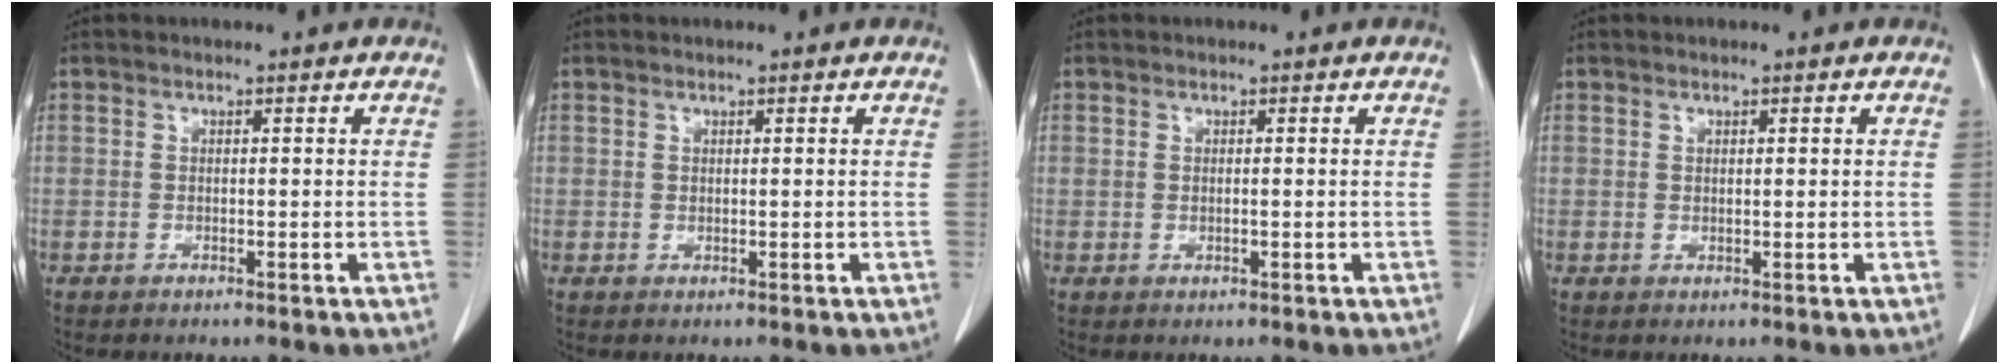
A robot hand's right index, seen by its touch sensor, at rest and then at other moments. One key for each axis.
{"total": 0.0}
{"total": 0.7, "fx": 0.0, "fy": 0.2, "fz": 0.7, "tx": -0.019, "ty": -0.004, "tz": 0.002}
{"total": 0.7, "fx": 0.3, "fy": 0.2, "fz": 0.6, "tx": -0.013, "ty": -0.002, "tz": 0.006}